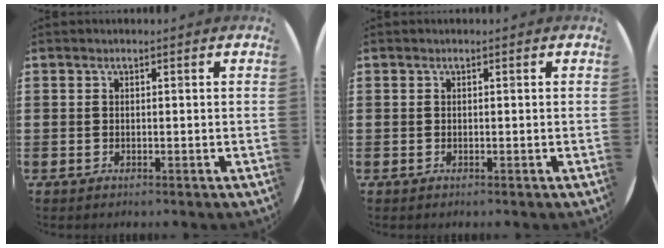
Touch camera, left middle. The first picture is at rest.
{"total": 0.0}